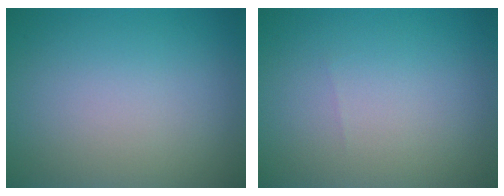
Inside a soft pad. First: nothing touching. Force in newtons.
{"total": 0.0}